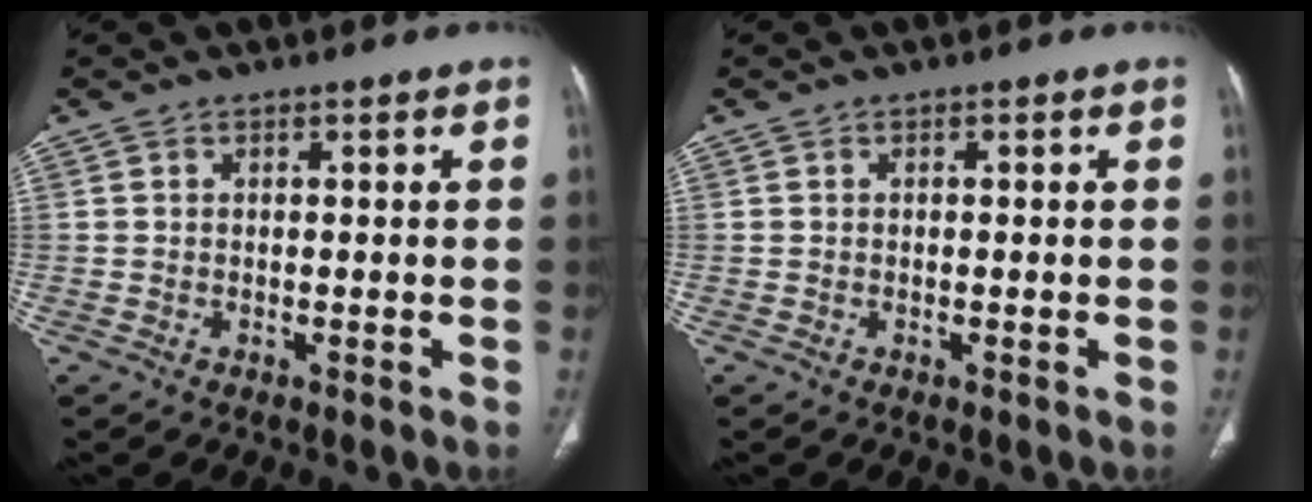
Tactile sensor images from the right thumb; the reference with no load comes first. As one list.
[{"total": 0.0}]